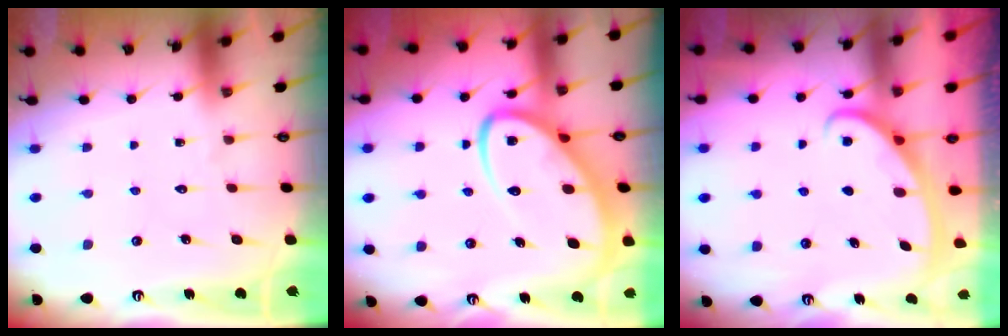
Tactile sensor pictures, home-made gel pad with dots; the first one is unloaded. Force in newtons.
{"total": 11.5, "press": 11.4, "slide": 1.1}
{"total": 3.0, "press": 3.0, "slide": 0.4}